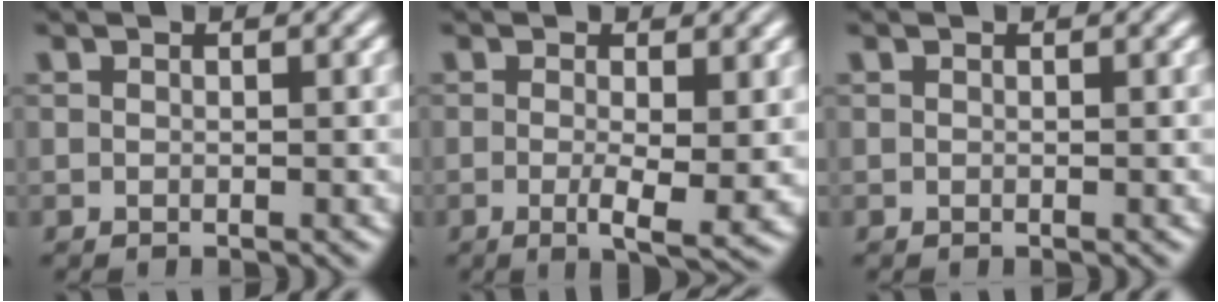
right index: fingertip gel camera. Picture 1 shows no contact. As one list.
[{"total": 3.7, "force": [-0.9, 0.5, 3.6], "torque": [-0.059, -0.020, -0.010]}, {"total": 0.0}]